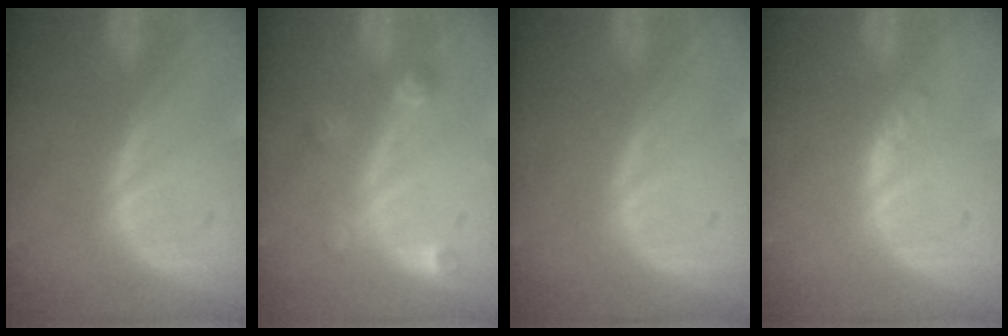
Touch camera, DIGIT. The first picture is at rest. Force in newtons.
{"total": 3.3, "press": 3.0, "slide": 1.2}
{"total": 0.0}
{"total": 1.1, "press": 1.1, "slide": 0.1}